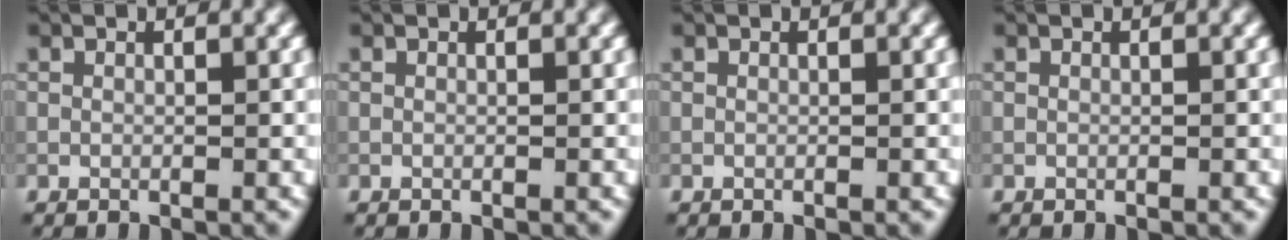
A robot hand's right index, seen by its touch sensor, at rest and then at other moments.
{"total": 0.0}
{"total": 0.0}
{"total": 0.0}